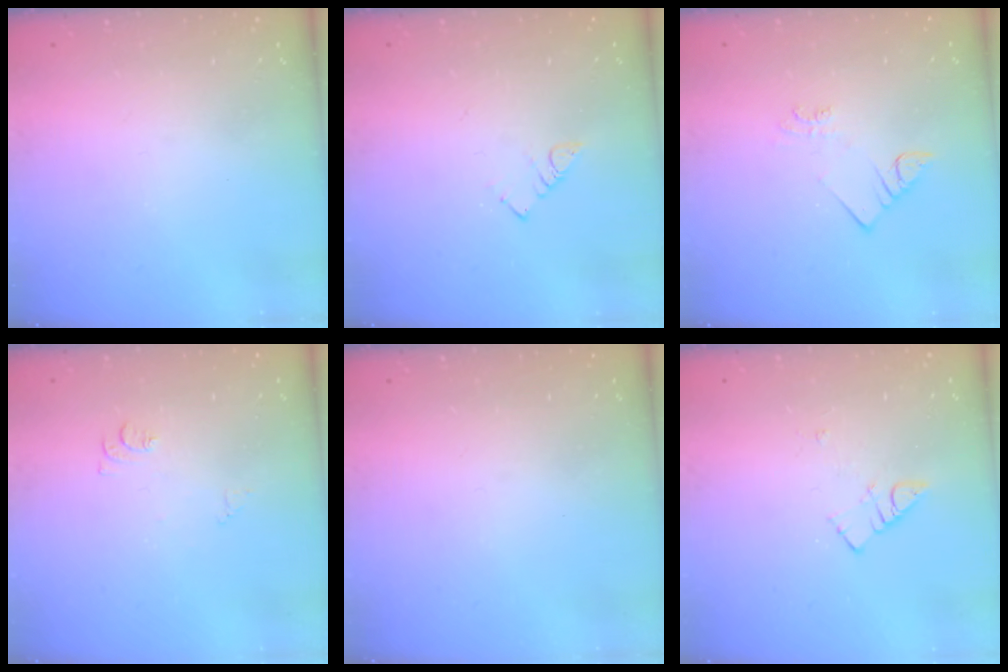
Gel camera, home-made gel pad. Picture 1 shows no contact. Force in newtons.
{"total": 2.8, "press": 2.8, "slide": 0.3}
{"total": 1.5, "press": 1.4, "slide": 0.3}
{"total": 6.4, "press": 6.4, "slide": 0.9}
{"total": 0.0}
{"total": 5.2, "press": 5.1, "slide": 0.8}